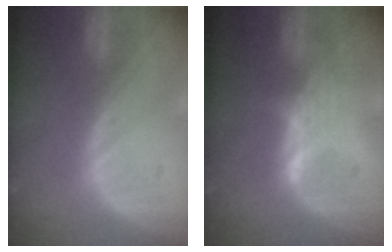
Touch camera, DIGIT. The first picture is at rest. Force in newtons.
{"total": 2.6, "press": 2.5, "slide": 0.3}